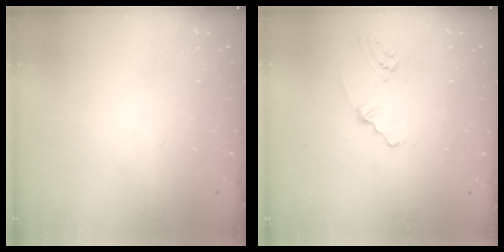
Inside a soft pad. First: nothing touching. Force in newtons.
{"total": 2.3, "press": 1.8, "slide": 1.5}